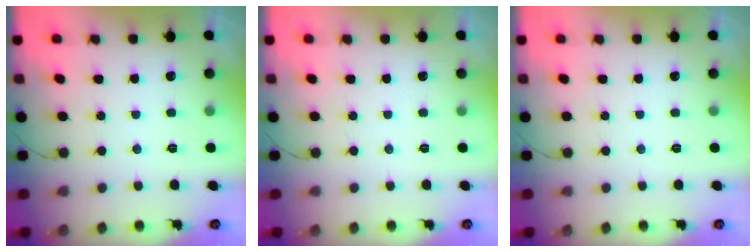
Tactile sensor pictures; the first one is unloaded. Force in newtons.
{"total": 0.0}
{"total": 0.0}